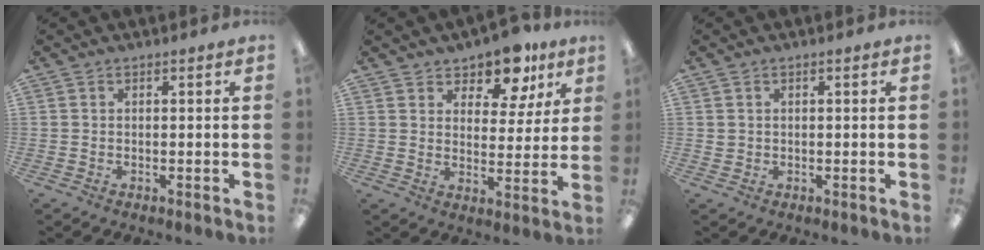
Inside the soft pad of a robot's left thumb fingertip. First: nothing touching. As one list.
[{"total": 10.4, "force": [8.3, 4.9, 4.0], "torque": [-0.064, -0.048, 0.149]}, {"total": 1.1, "force": [0.4, 1.0, 0.2], "torque": [-0.005, 0.005, 0.007]}]